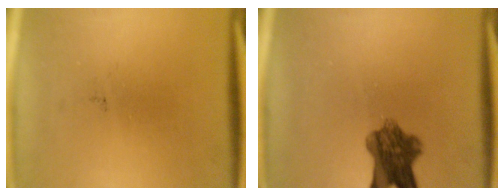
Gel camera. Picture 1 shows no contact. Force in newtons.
{"total": 7.4}